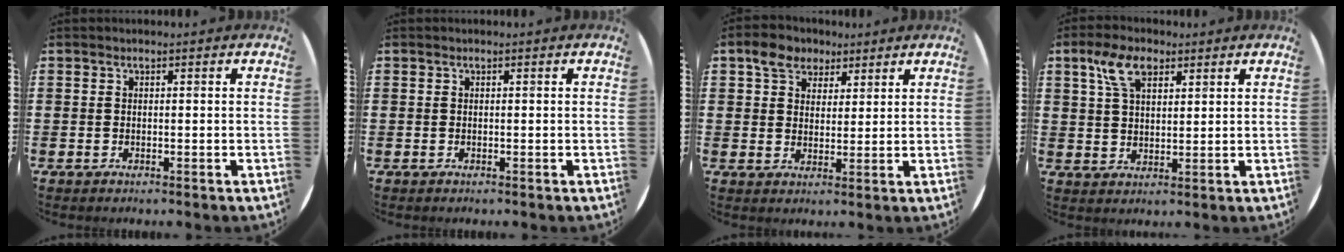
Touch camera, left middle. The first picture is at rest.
{"total": 0.0}
{"total": 4.5, "force": [3.2, 3.1, 0.7], "torque": [-0.023, 0.009, 0.057]}
{"total": 6.1, "force": [3.6, 3.2, 3.8], "torque": [-0.078, 0.009, 0.064]}